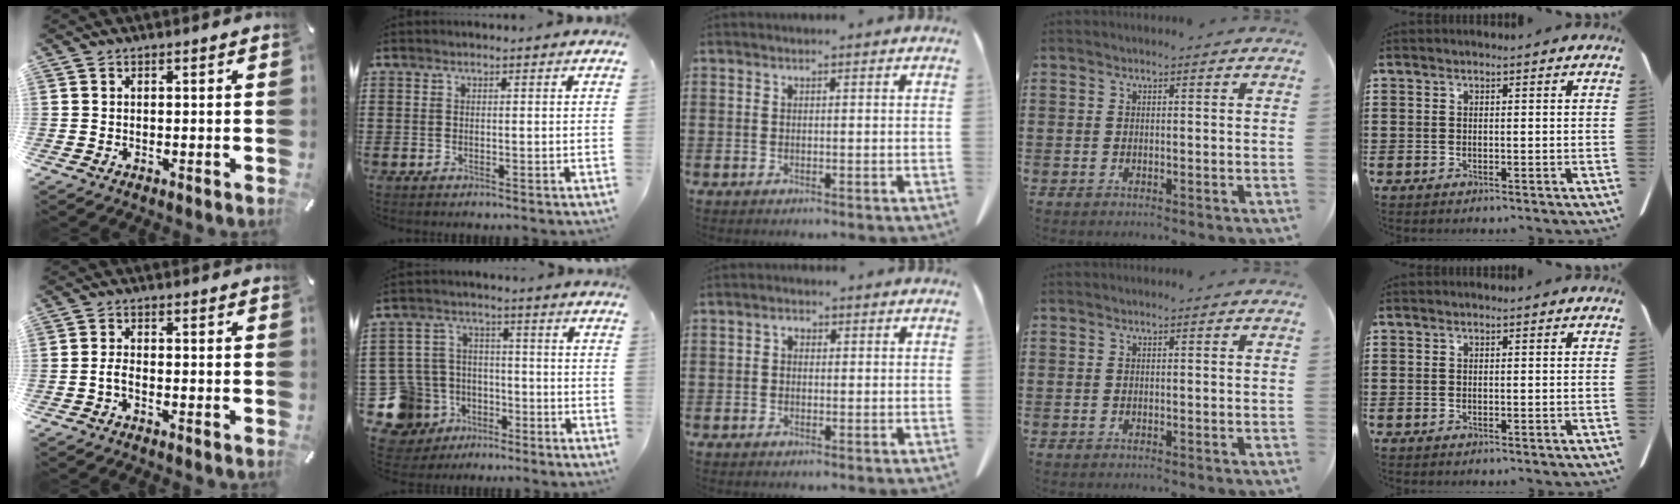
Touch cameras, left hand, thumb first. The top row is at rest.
{"thumb": {"total": 2.4, "force": [-1.2, 0.9, 1.9], "torque": [-0.040, 0.003, -0.023]}, "index": {"total": 9.8, "force": [-5.3, 7.8, 2.6], "torque": [-0.102, 0.027, -0.101]}, "middle": {"total": 1.4, "force": [0.1, 0.9, 1.0], "torque": [-0.023, 0.005, 0.002]}}